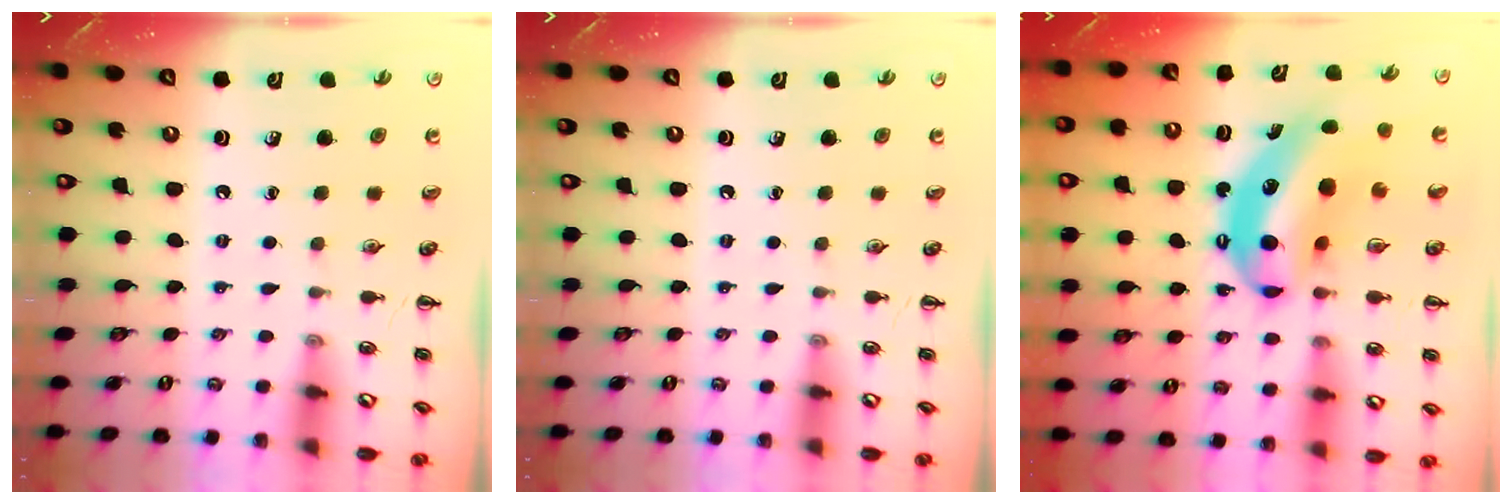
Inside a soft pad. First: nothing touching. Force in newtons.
{"total": 0.0}
{"total": 12.9, "press": 12.4, "slide": 3.4}